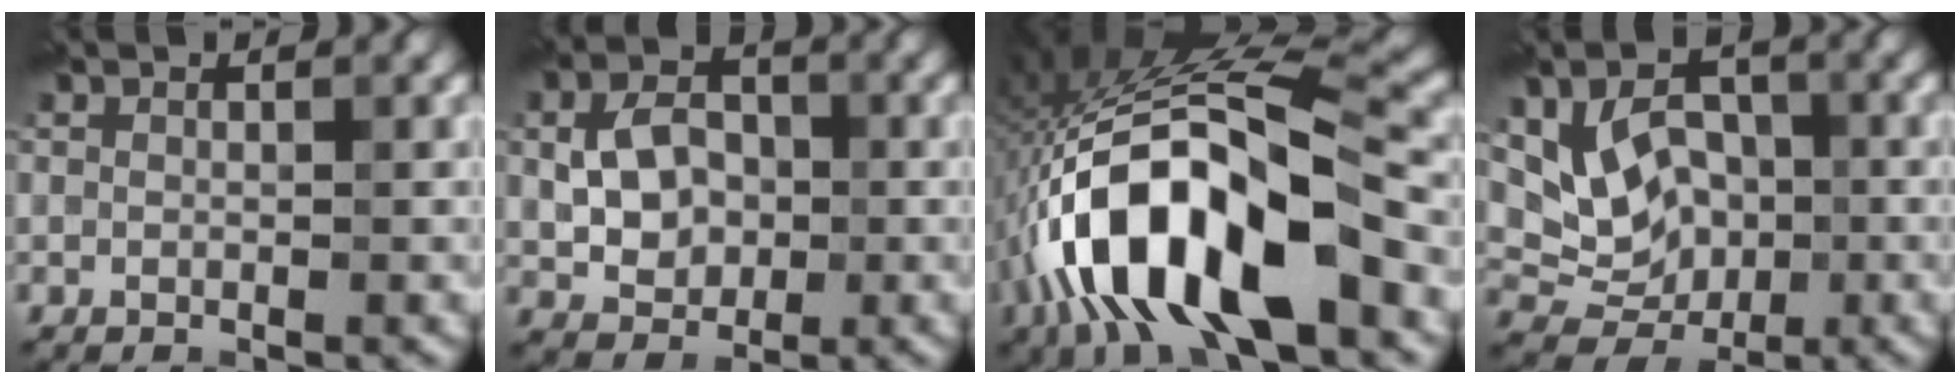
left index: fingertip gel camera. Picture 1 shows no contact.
{"total": 4.6, "force": [-0.2, 3.3, 3.2], "torque": [-0.060, 0.009, 0.000]}
{"total": 13.4, "force": [-5.2, 4.9, 11.3], "torque": [-0.207, 0.020, -0.094]}
{"total": 7.7, "force": [0.6, 5.8, 5.0], "torque": [-0.075, 0.004, 0.011]}